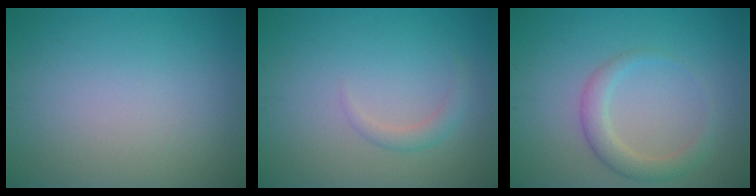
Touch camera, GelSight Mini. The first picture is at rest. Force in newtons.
{"total": 1.4, "press": 1.4, "slide": 0.1}
{"total": 2.6, "press": 2.6, "slide": 0.2}